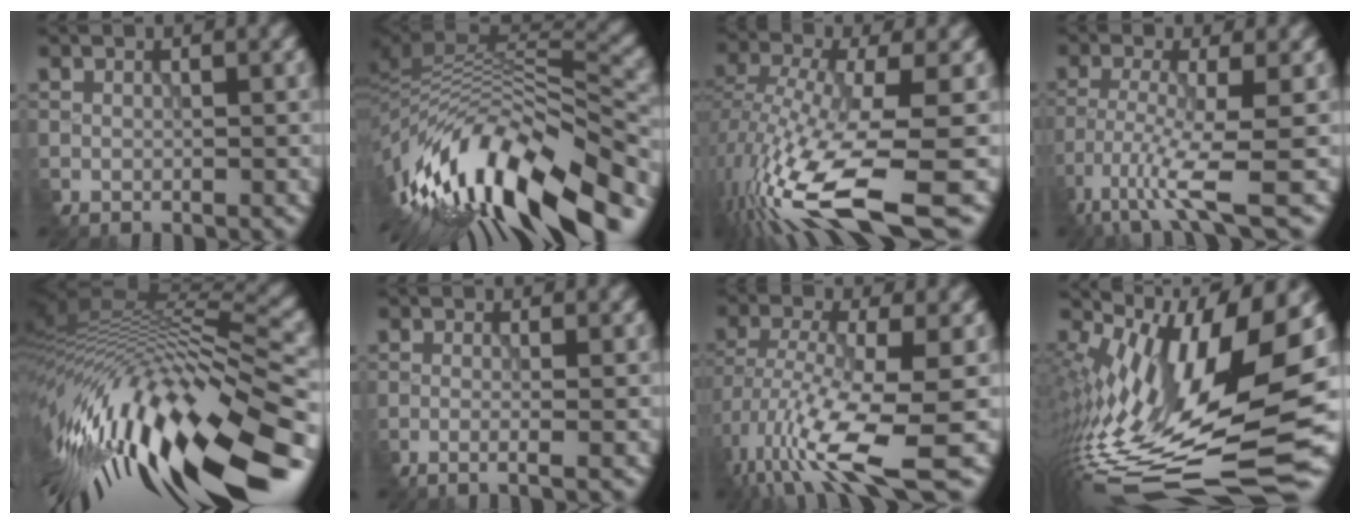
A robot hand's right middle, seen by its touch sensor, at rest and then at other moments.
{"total": 14.2, "force": [-7.9, 5.4, 10.5], "torque": [-0.204, 0.017, -0.131]}
{"total": 13.5, "force": [-6.3, 4.0, 11.3], "torque": [-0.244, -0.020, -0.106]}
{"total": 5.9, "force": [-3.5, 0.6, 4.7], "torque": [-0.099, -0.009, -0.072]}
{"total": 15.6, "force": [-6.1, 4.6, 13.6], "torque": [-0.237, 0.023, -0.111]}
{"total": 2.0, "force": [-0.6, 0.7, 1.8], "torque": [-0.013, 0.005, -0.021]}
{"total": 10.0, "force": [-4.9, 2.8, 8.2], "torque": [-0.165, -0.015, -0.089]}
{"total": 14.8, "force": [-1.4, 5.3, 13.8], "torque": [-0.252, -0.006, -0.013]}